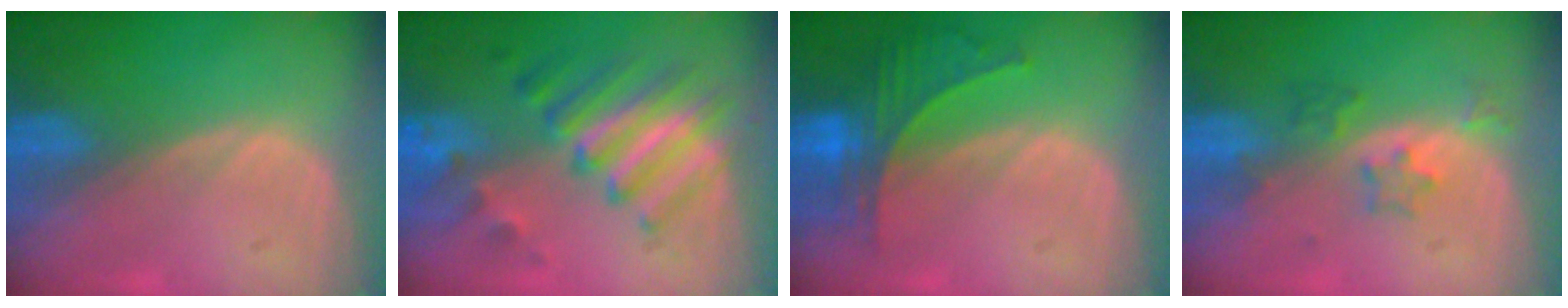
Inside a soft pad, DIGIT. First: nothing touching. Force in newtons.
{"total": 8.0, "press": 7.9, "slide": 1.3}
{"total": 5.7, "press": 5.7, "slide": 0.3}
{"total": 3.8, "press": 3.5, "slide": 1.3}